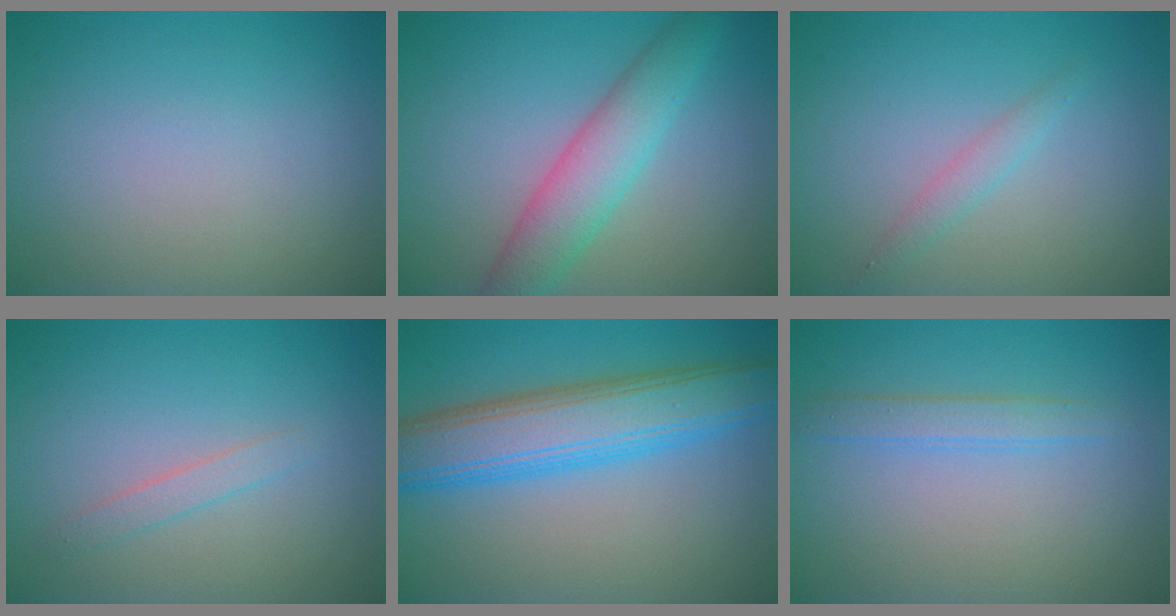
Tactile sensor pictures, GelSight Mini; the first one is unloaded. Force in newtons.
{"total": 4.9, "press": 4.9, "slide": 0.1}
{"total": 1.4, "press": 1.4, "slide": 0.0}
{"total": 1.2, "press": 1.2, "slide": 0.1}
{"total": 8.0, "press": 8.0, "slide": 0.0}
{"total": 1.8, "press": 1.8, "slide": 0.1}